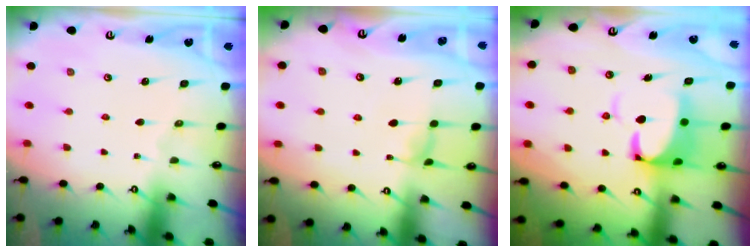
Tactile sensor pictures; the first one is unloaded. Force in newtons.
{"total": 0.5, "press": 0.3, "slide": 0.4}
{"total": 5.0, "press": 4.9, "slide": 1.3}